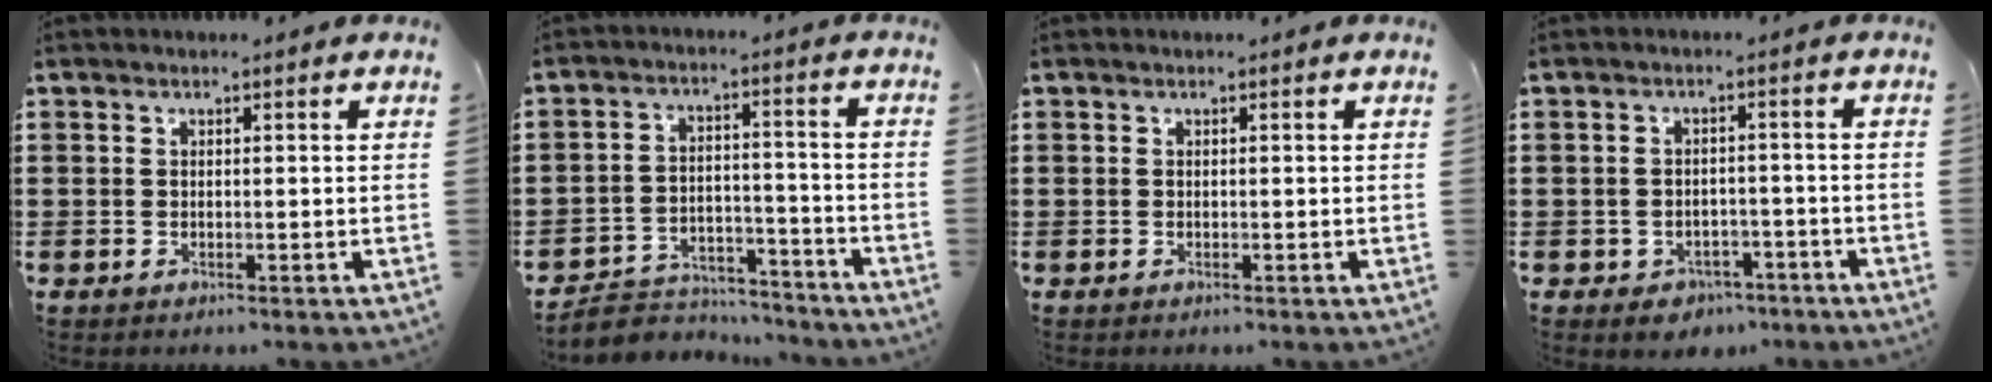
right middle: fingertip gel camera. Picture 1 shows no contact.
{"total": 5.4, "force": [-5.2, 1.5, 0.2], "torque": [-0.012, 0.014, -0.108]}
{"total": 0.0}
{"total": 2.7, "force": [-2.4, 1.3, 0.1], "torque": [-0.010, 0.004, -0.051]}